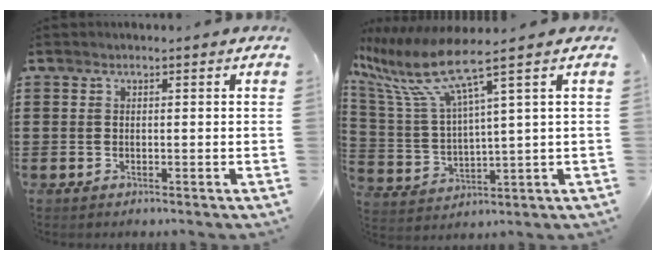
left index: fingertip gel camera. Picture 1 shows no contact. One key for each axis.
{"total": 9.8, "fx": 6.2, "fy": 1.0, "fz": 7.5, "tx": -0.193, "ty": -0.039, "tz": 0.095}